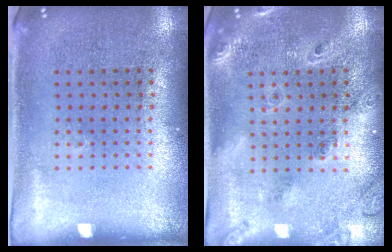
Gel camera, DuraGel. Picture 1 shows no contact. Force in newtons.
{"total": 1.8, "press": 1.7, "slide": 0.8}